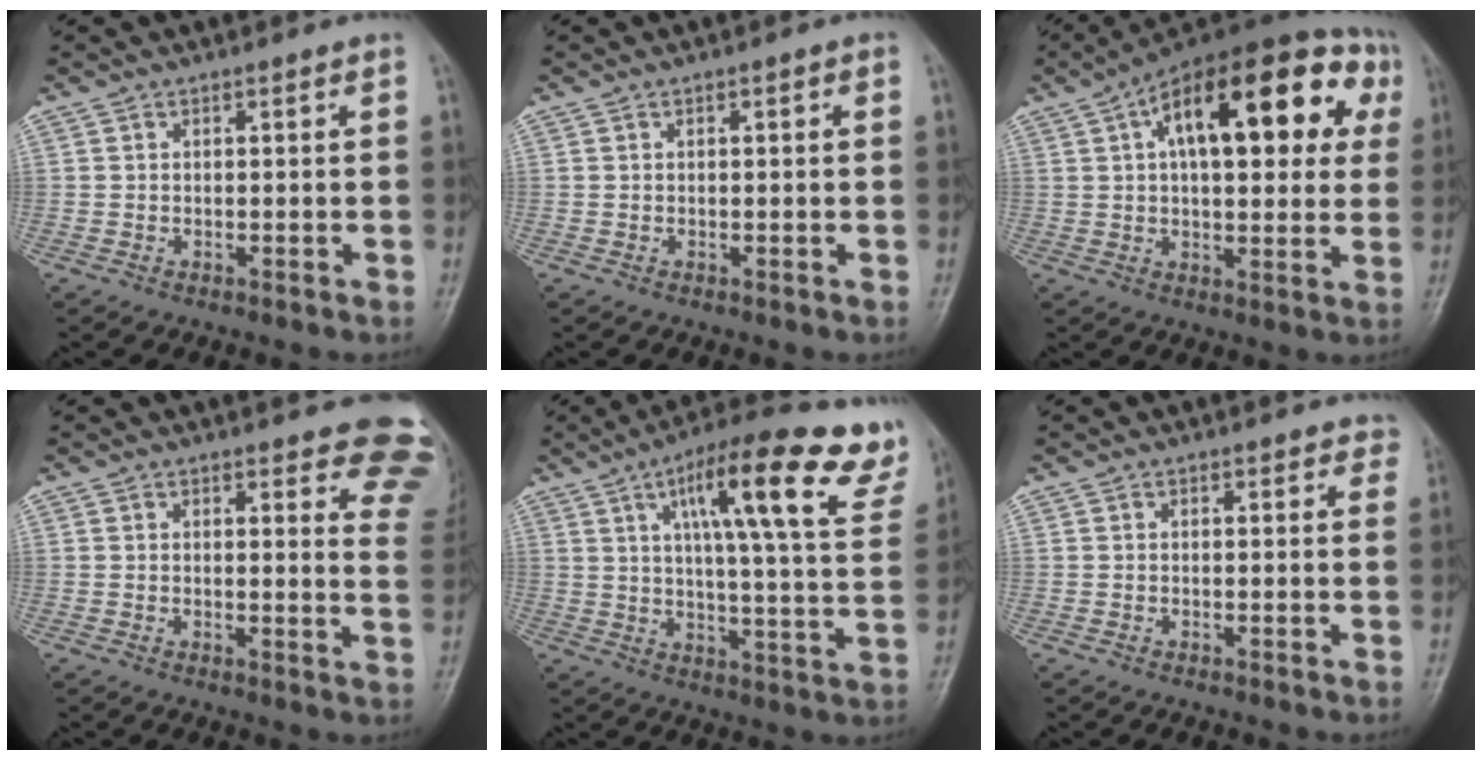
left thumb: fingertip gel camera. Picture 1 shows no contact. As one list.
[{"total": 1.0, "force": [0.2, 0.3, 0.9], "torque": [-0.013, 0.003, 0.002]}, {"total": 25.8, "force": [8.1, 11.6, 21.6], "torque": [-0.288, 0.038, 0.110]}, {"total": 11.8, "force": [9.7, 3.5, 5.7], "torque": [-0.020, -0.053, 0.082]}, {"total": 22.9, "force": [12.4, 5.1, 18.6], "torque": [-0.242, -0.028, 0.165]}, {"total": 2.4, "force": [1.8, 1.2, 0.8], "torque": [0.018, -0.003, 0.008]}]